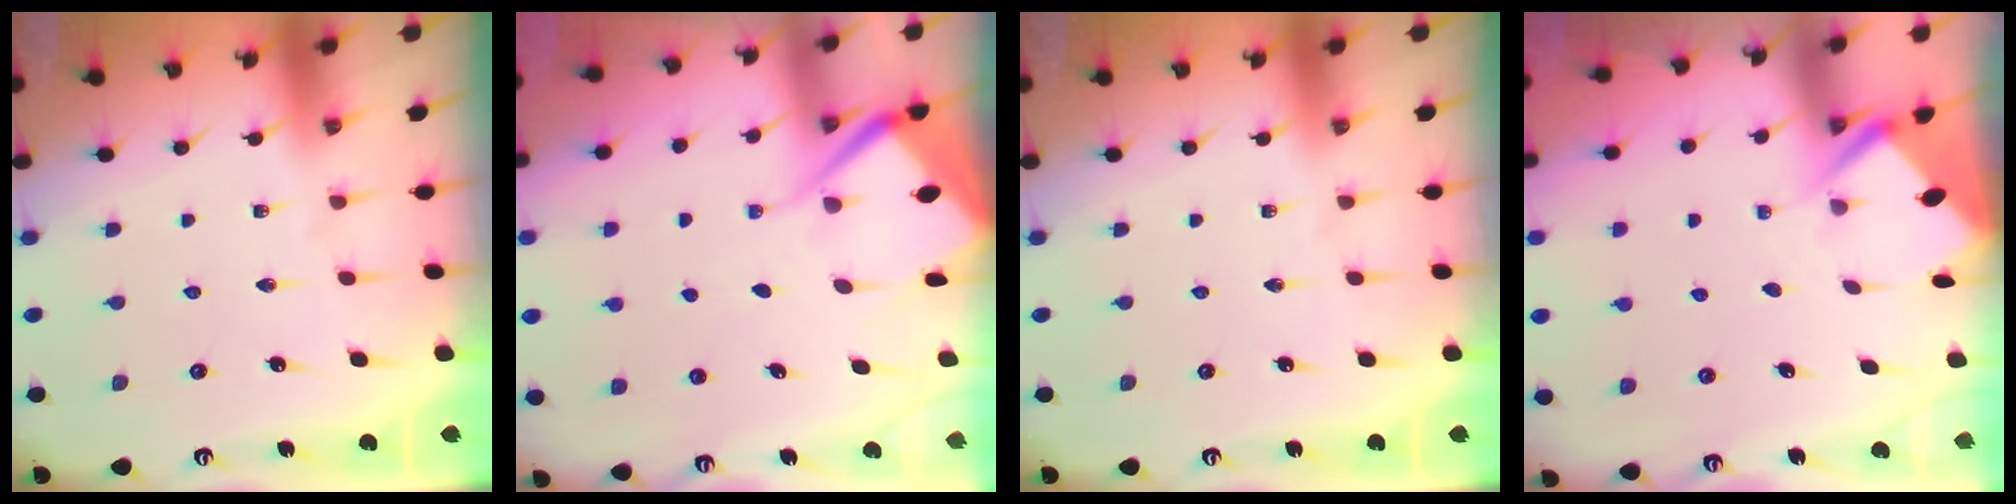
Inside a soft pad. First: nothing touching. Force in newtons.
{"total": 7.4, "press": 7.4, "slide": 0.6}
{"total": 0.0}
{"total": 2.7, "press": 2.7, "slide": 0.3}